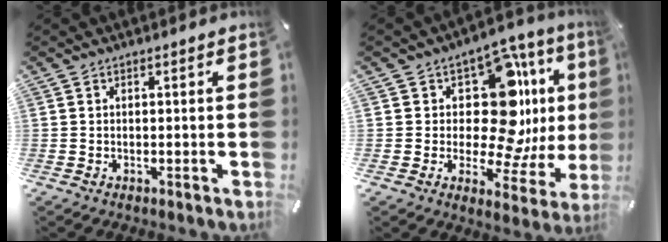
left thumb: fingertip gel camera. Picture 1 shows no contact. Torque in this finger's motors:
{"motor_torque": [1.61, 1.58, 0.71, -0.44, 0.00]}